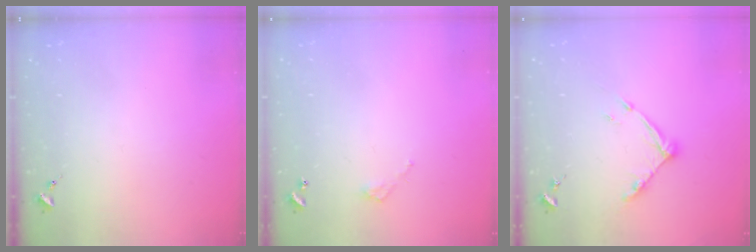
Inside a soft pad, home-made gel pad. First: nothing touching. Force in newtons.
{"total": 3.2, "press": 3.1, "slide": 0.2}
{"total": 9.0, "press": 9.0, "slide": 0.7}